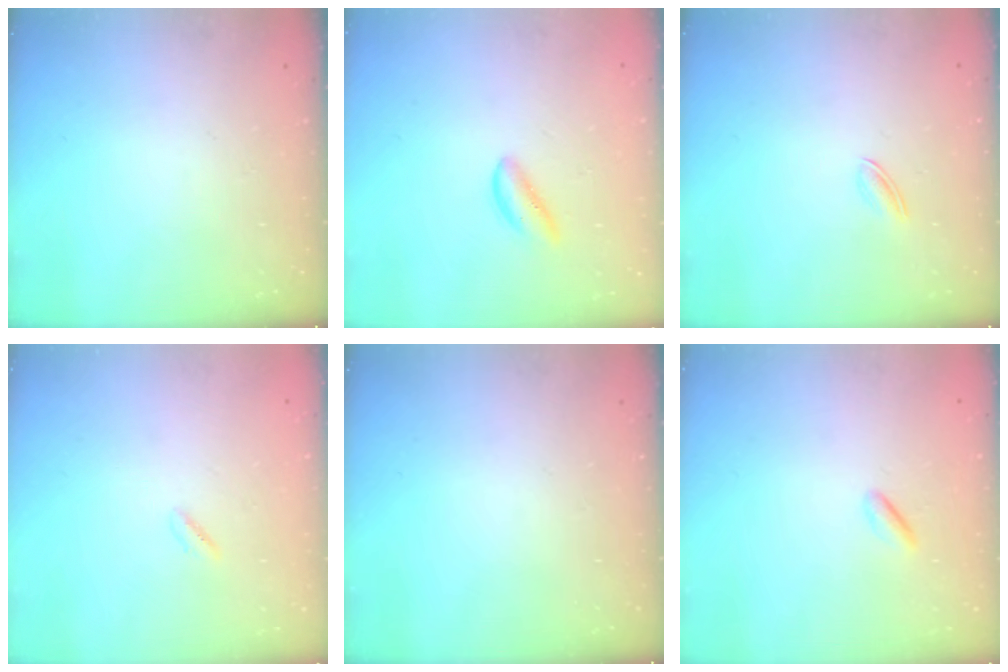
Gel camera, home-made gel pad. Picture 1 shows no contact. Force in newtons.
{"total": 1.6, "press": 1.5, "slide": 0.3}
{"total": 2.7, "press": 2.6, "slide": 0.7}
{"total": 0.7, "press": 0.2, "slide": 0.7}
{"total": 0.0}
{"total": 1.1, "press": 0.8, "slide": 0.7}